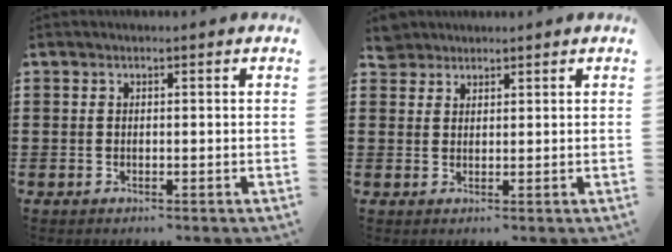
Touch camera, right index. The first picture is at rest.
{"total": 2.8, "force": [2.4, 1.3, 0.0], "torque": [-0.010, 0.012, 0.048]}